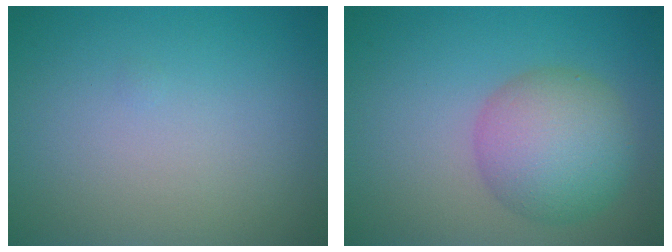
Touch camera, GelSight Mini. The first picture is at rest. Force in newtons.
{"total": 6.3, "press": 6.3, "slide": 0.1}